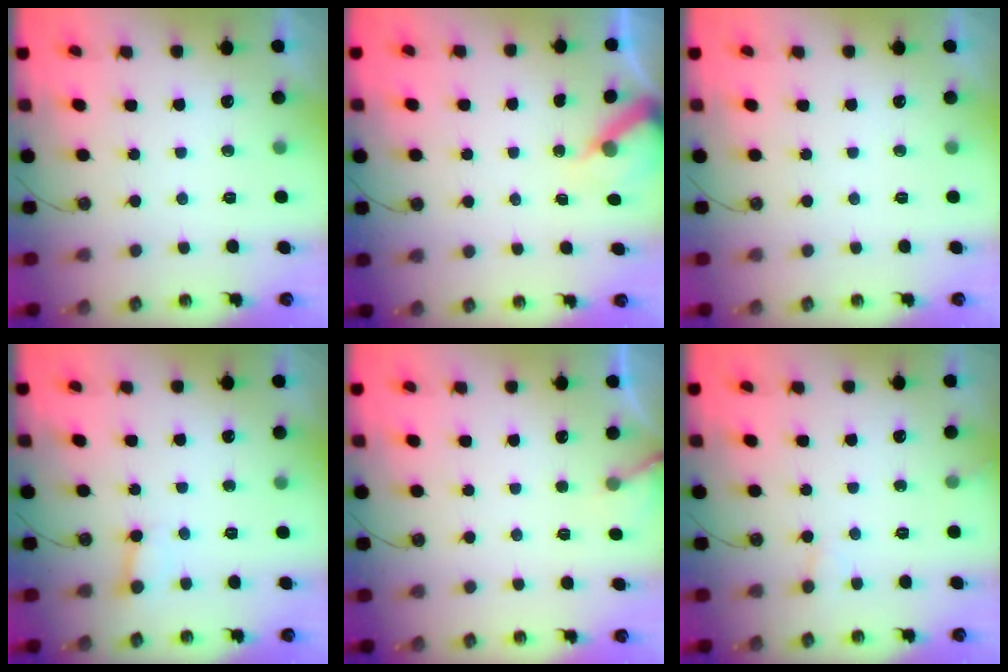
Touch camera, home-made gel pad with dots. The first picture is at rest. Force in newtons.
{"total": 6.2, "press": 6.2, "slide": 0.6}
{"total": 0.0}
{"total": 2.7, "press": 2.7, "slide": 0.3}
{"total": 4.8, "press": 4.8, "slide": 0.3}
{"total": 5.9, "press": 5.9, "slide": 0.5}